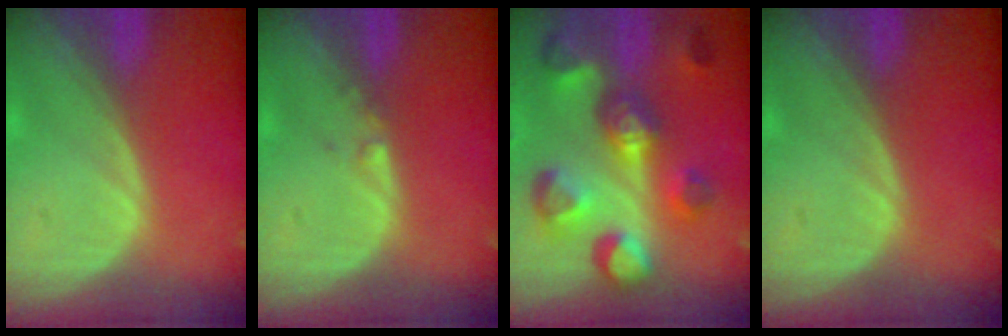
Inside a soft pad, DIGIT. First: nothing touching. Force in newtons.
{"total": 0.7, "press": 0.6, "slide": 0.4}
{"total": 11.0, "press": 9.9, "slide": 4.7}
{"total": 0.0}